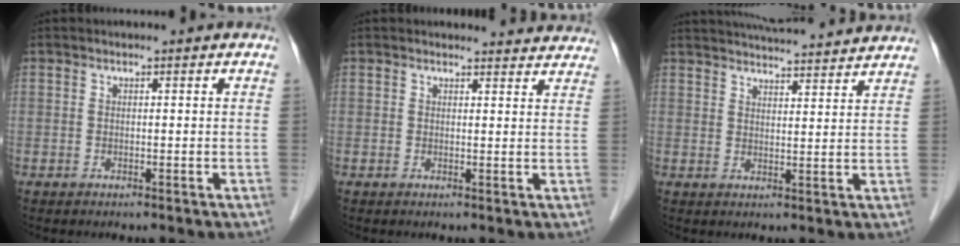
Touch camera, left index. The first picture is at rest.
{"total": 8.1, "force": [7.8, 1.8, 0.9], "torque": [0.016, -0.002, 0.063]}
{"total": 15.2, "force": [14.4, 1.5, 4.8], "torque": [-0.075, 0.026, 0.192]}